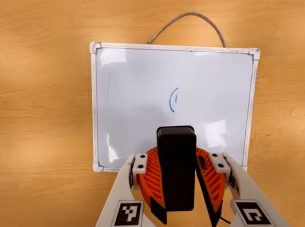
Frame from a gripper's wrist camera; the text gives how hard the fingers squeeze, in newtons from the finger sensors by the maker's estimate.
{"total": 9.4, "left": 9.6, "right": 9.1}